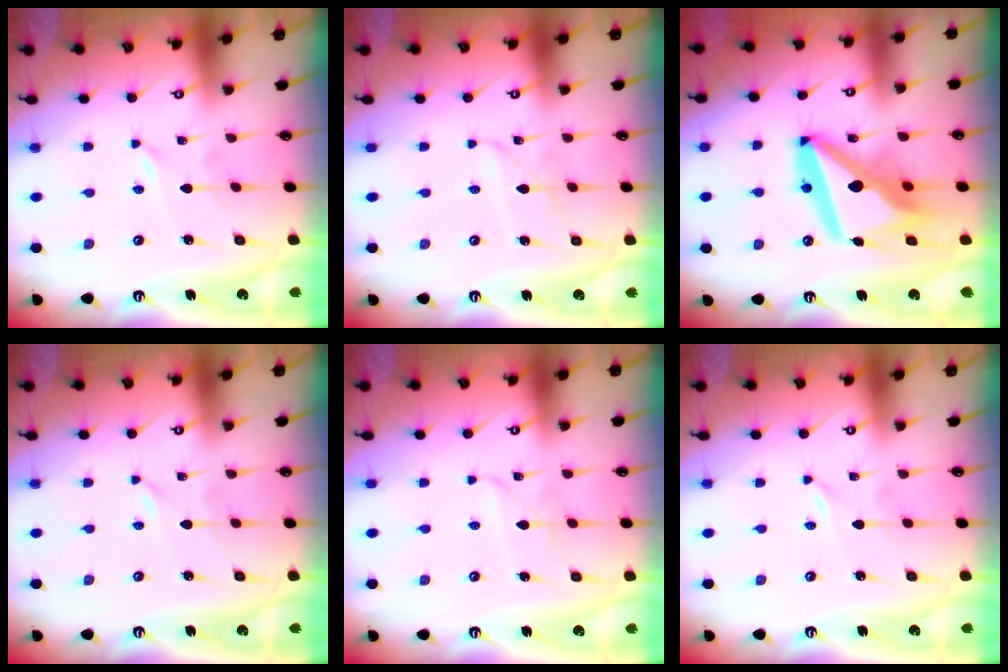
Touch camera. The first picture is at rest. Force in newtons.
{"total": 2.4, "press": 2.4, "slide": 0.3}
{"total": 18.2, "press": 18.1, "slide": 2.4}
{"total": 0.0}
{"total": 2.1, "press": 2.1, "slide": 0.1}
{"total": 0.0}